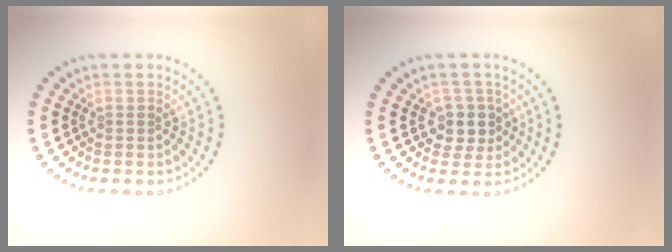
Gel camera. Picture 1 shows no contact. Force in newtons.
{"total": 2.5, "press": 2.2, "slide": 1.2}